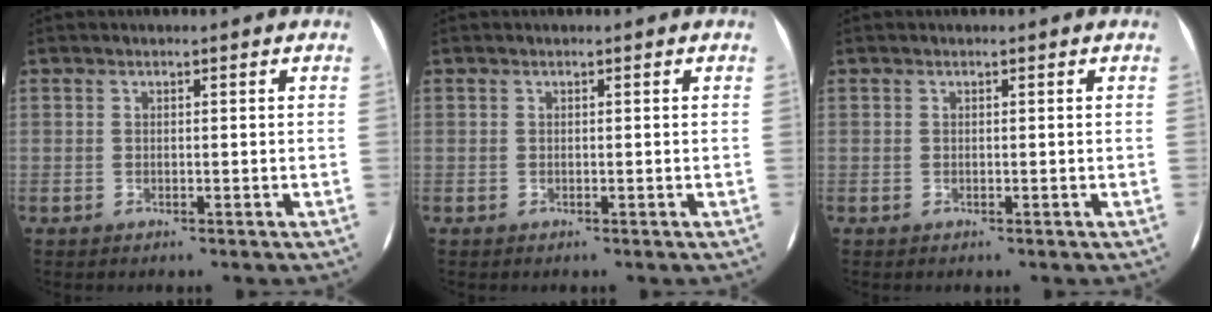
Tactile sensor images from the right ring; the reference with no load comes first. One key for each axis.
{"total": 0.0}
{"total": 0.0}